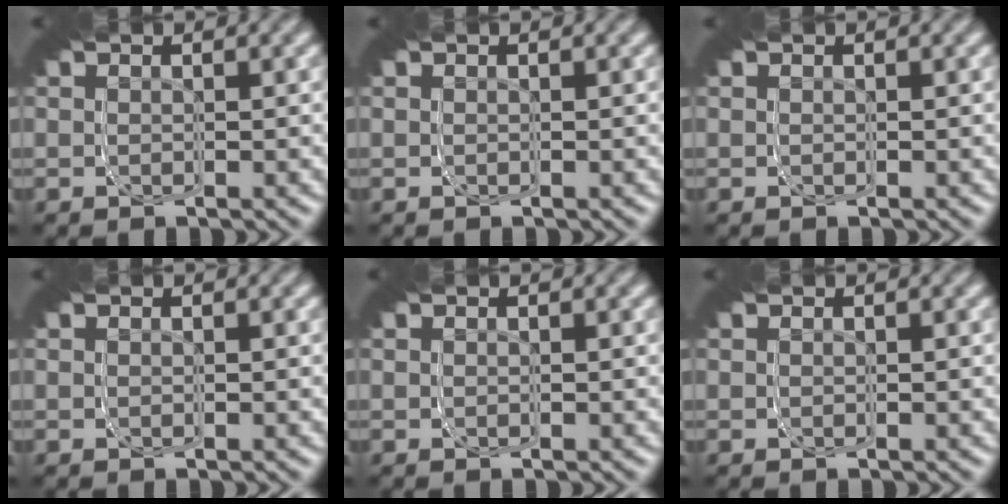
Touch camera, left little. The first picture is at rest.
{"total": 0.0}
{"total": 0.0}
{"total": 0.0}
{"total": 0.0}
{"total": 0.0}